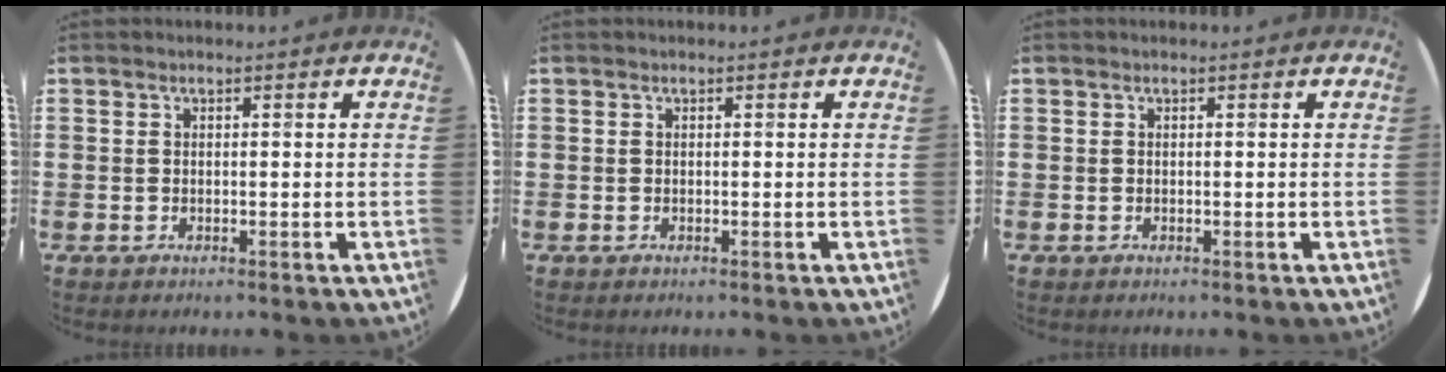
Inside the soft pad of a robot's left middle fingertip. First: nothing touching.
{"total": 0.0}
{"total": 0.0}